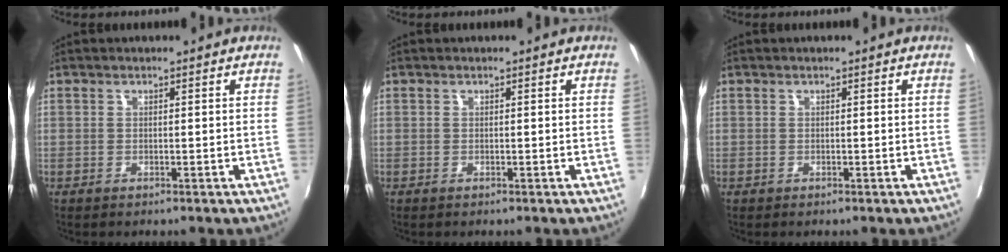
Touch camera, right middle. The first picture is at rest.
{"total": 0.0}
{"total": 0.0}